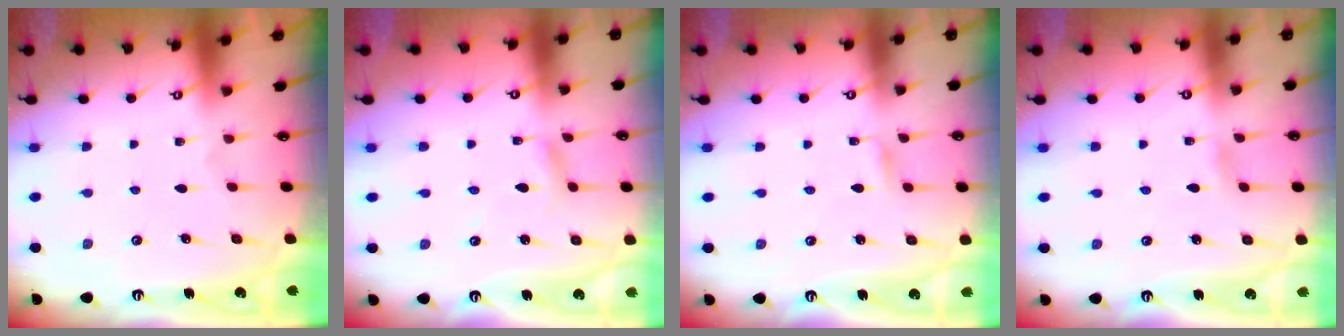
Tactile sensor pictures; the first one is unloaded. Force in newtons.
{"total": 2.8, "press": 2.8, "slide": 0.3}
{"total": 1.8, "press": 1.8, "slide": 0.2}
{"total": 1.2, "press": 1.1, "slide": 0.2}